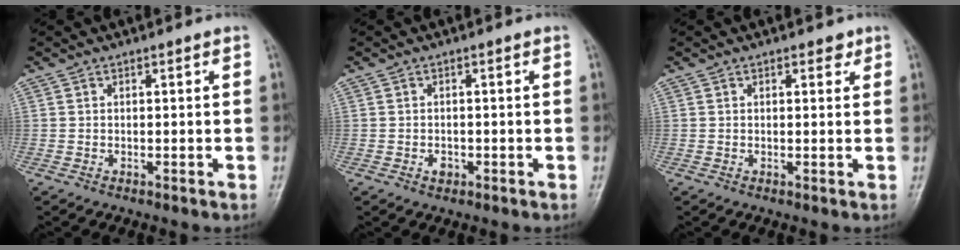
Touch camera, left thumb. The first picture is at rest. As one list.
[{"total": 1.4, "force": [-0.6, 1.1, 0.7], "torque": [-0.007, 0.003, -0.009]}, {"total": 1.7, "force": [1.0, 1.0, 0.9], "torque": [0.001, -0.003, 0.010]}]